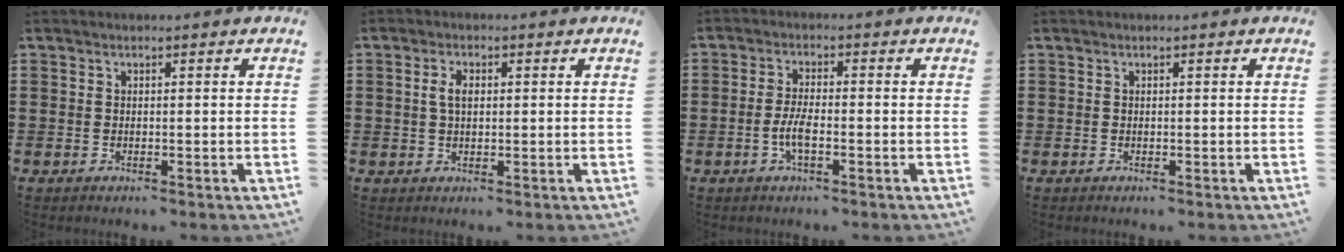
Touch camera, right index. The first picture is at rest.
{"total": 3.0, "force": [0.4, 1.5, 2.5], "torque": [-0.052, 0.008, 0.005]}
{"total": 3.9, "force": [-1.3, 1.0, 3.5], "torque": [-0.083, -0.004, -0.029]}
{"total": 0.0}